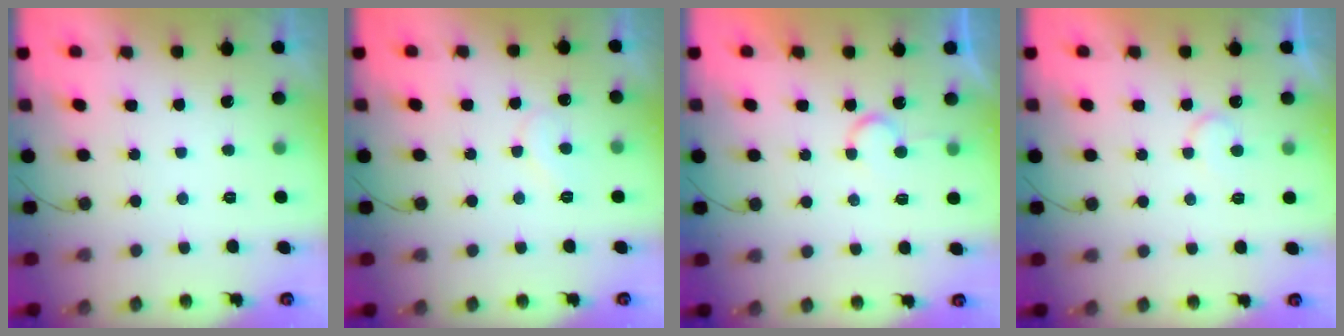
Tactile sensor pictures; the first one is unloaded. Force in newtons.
{"total": 5.2, "press": 5.2, "slide": 0.5}
{"total": 5.4, "press": 5.4, "slide": 0.4}
{"total": 5.1, "press": 5.1, "slide": 0.4}